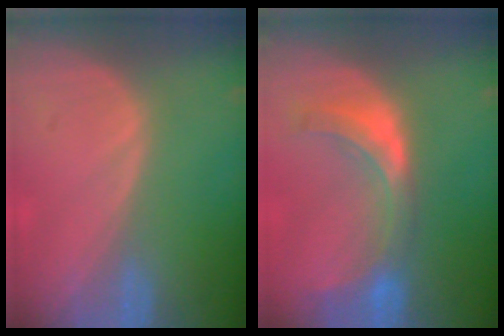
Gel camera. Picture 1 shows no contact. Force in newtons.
{"total": 7.5, "press": 6.8, "slide": 3.0}